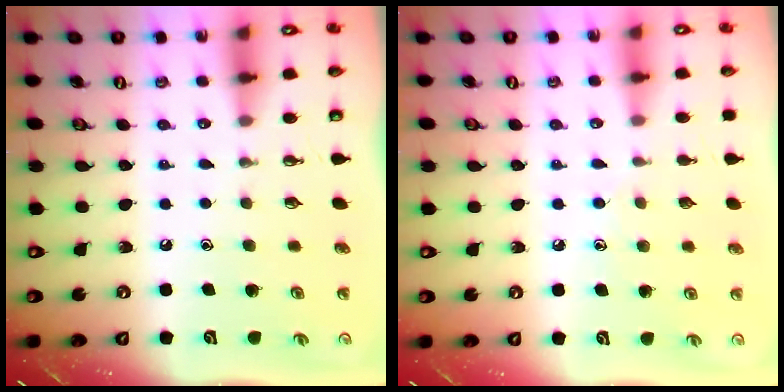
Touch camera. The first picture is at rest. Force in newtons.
{"total": 6.1, "press": 6.1, "slide": 0.6}